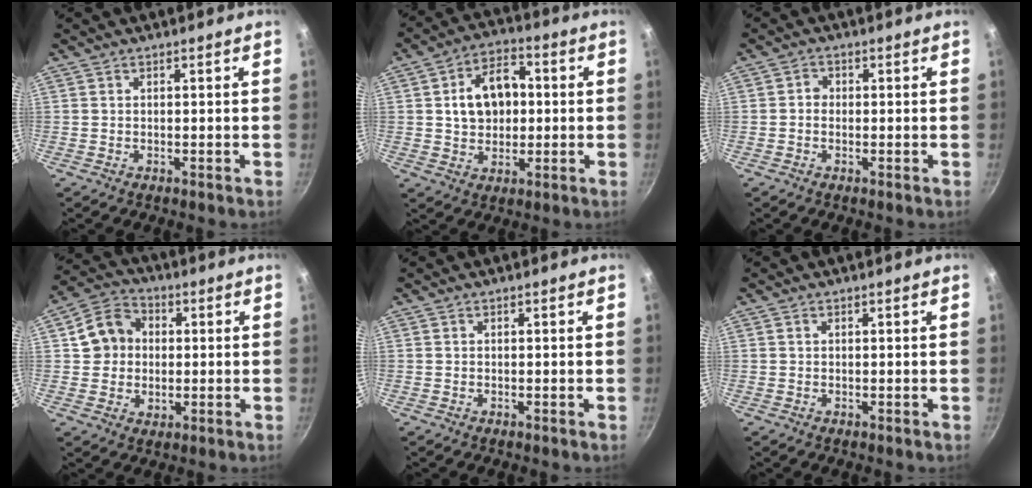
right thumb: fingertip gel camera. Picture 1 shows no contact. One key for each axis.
{"total": 11.2, "fx": 1.3, "fy": 7.8, "fz": 8.0, "tx": -0.106, "ty": 0.013, "tz": 0.019}
{"total": 1.8, "fx": -0.2, "fy": 1.6, "fz": 0.8, "tx": -0.001, "ty": 0.007, "tz": -0.010}
{"total": 9.6, "fx": 1.1, "fy": 8.5, "fz": 4.5, "tx": -0.044, "ty": 0.008, "tz": 0.012}
{"total": 0.0}
{"total": 0.0}